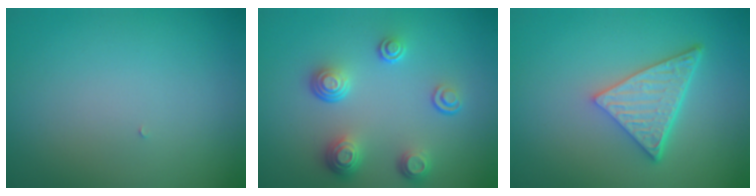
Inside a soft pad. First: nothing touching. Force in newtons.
{"total": 3.9, "press": 2.9, "slide": 2.6}
{"total": 5.1, "press": 3.7, "slide": 3.5}